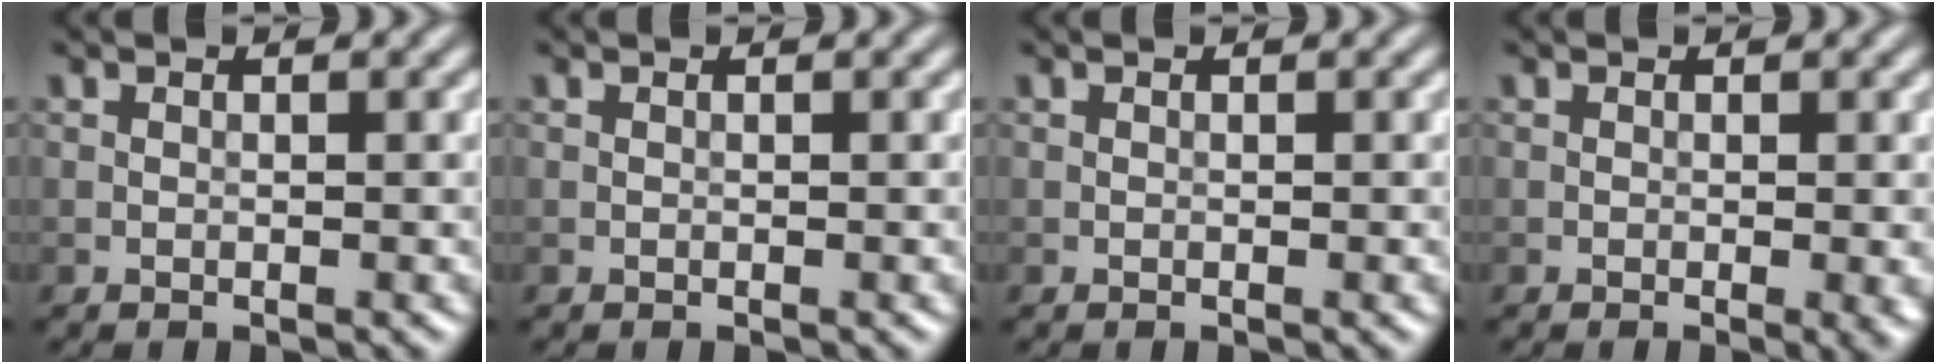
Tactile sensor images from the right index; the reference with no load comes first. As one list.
[{"total": 0.0}, {"total": 0.0}, {"total": 1.4, "force": [-0.3, 0.2, 1.4], "torque": [-0.018, -0.006, -0.004]}]